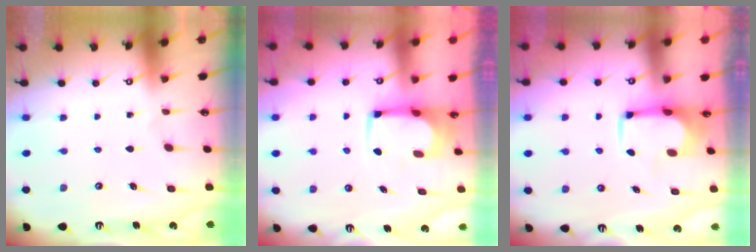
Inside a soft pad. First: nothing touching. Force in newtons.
{"total": 2.4, "press": 2.4, "slide": 0.2}
{"total": 1.9, "press": 1.6, "slide": 1.0}